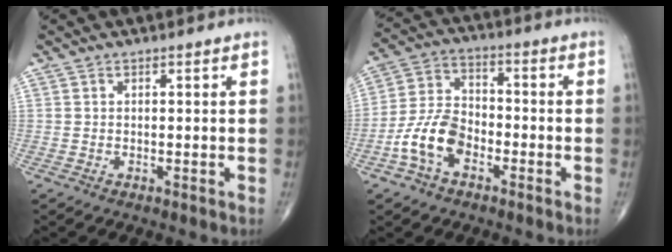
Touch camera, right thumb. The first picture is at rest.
{"total": 10.2, "force": [-4.3, 6.2, 6.8], "torque": [-0.130, 0.037, -0.086]}